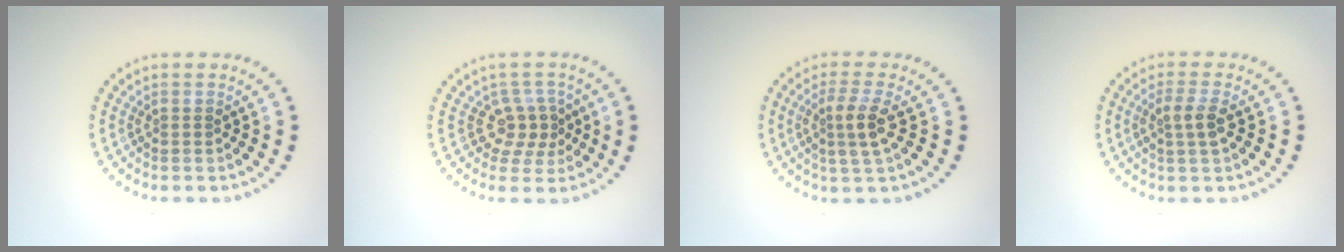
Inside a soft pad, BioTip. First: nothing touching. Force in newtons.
{"total": 2.8, "press": 2.2, "slide": 1.8}
{"total": 2.7, "press": 2.3, "slide": 1.4}
{"total": 2.1, "press": 1.9, "slide": 0.8}